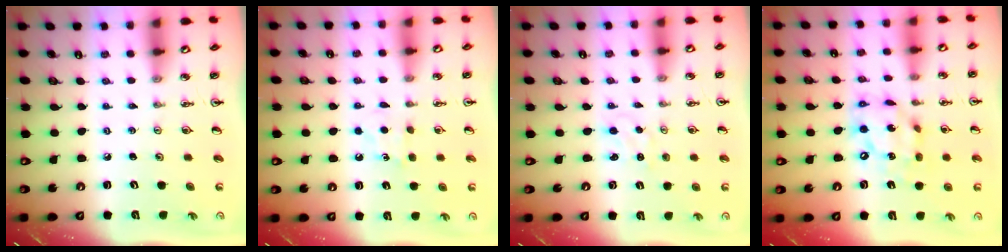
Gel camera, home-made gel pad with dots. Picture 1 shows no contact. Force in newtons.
{"total": 5.6, "press": 5.5, "slide": 0.7}
{"total": 1.2, "press": 1.1, "slide": 0.2}
{"total": 14.2, "press": 14.1, "slide": 1.4}